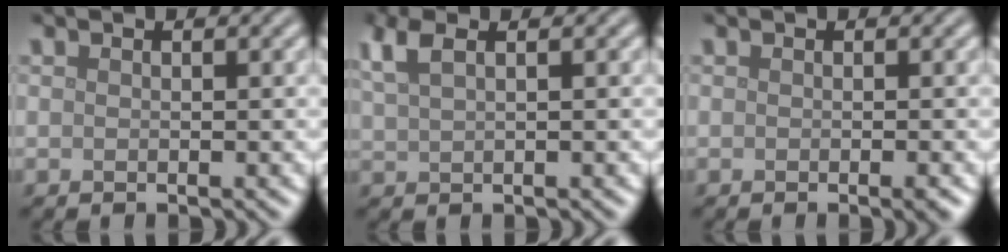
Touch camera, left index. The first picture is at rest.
{"total": 2.8, "force": [1.8, 1.0, 2.0], "torque": [-0.044, 0.008, 0.037]}
{"total": 1.0, "force": [-0.4, 0.1, 0.9], "torque": [-0.011, -0.002, -0.007]}